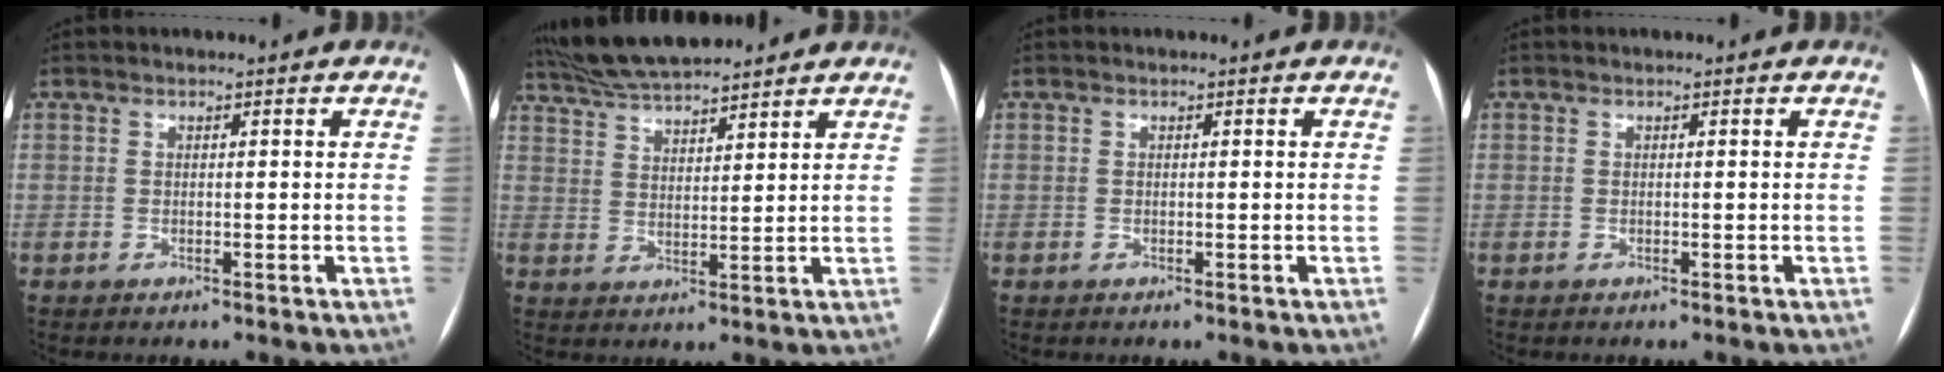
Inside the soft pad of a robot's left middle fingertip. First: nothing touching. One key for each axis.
{"total": 12.4, "fx": 11.2, "fy": 1.9, "fz": 5.0, "tx": -0.096, "ty": 0.025, "tz": 0.193}
{"total": 0.0}
{"total": 0.0}